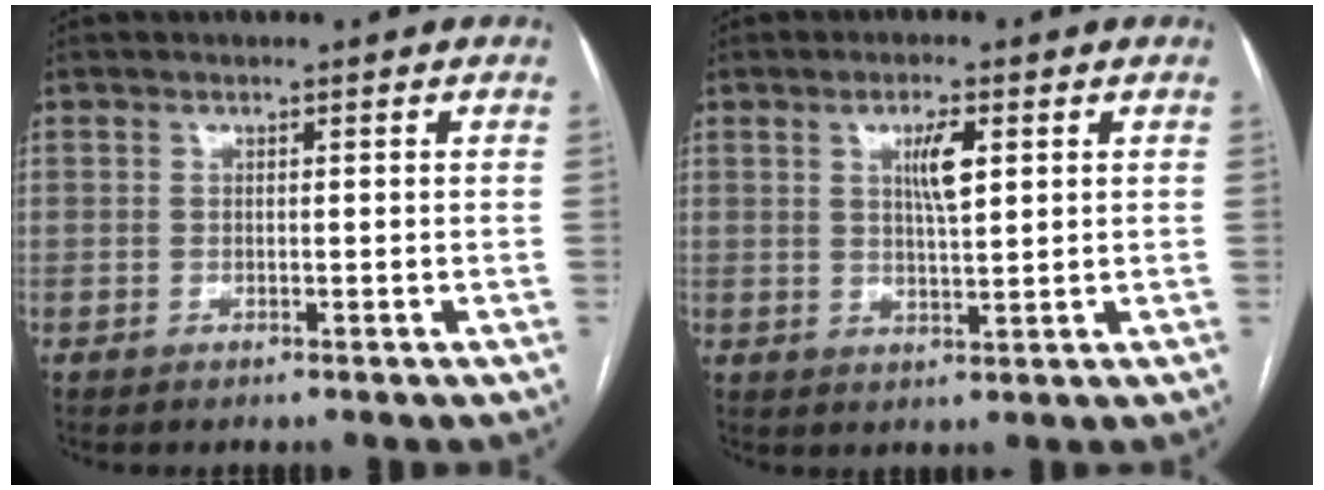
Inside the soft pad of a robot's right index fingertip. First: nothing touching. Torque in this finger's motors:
{"motor_torque": [0.24, -0.04, 0.11, 0.06]}